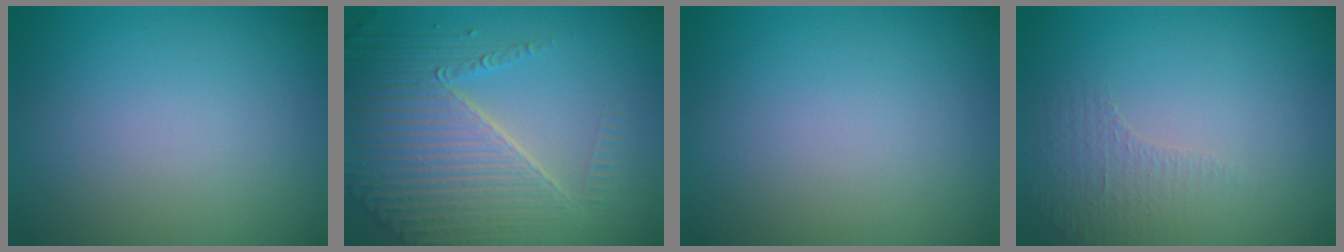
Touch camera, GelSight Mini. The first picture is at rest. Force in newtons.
{"total": 7.2, "press": 5.5, "slide": 4.6}
{"total": 0.0}
{"total": 1.1, "press": 0.7, "slide": 0.8}